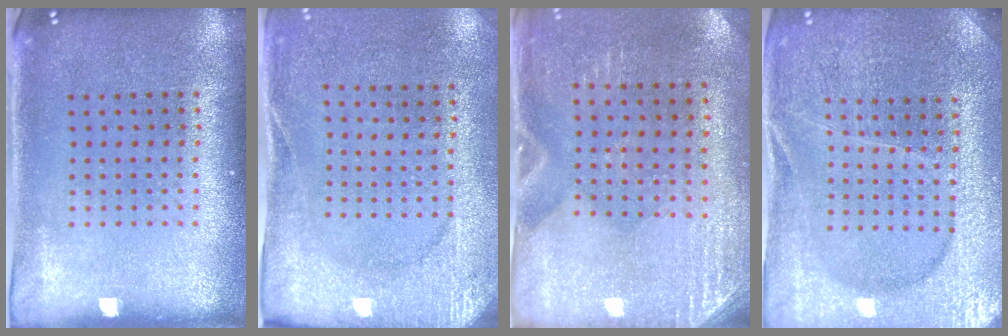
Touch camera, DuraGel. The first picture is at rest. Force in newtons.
{"total": 2.7, "press": 2.3, "slide": 1.3}
{"total": 2.8, "press": 2.5, "slide": 1.3}
{"total": 4.2, "press": 4.0, "slide": 1.2}